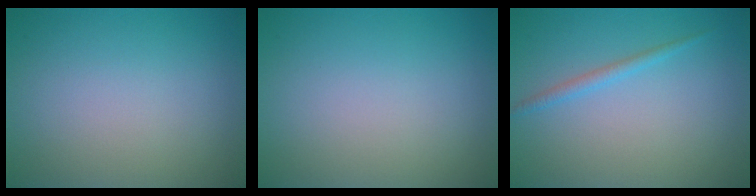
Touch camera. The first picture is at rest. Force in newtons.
{"total": 0.0}
{"total": 1.2, "press": 1.2, "slide": 0.1}